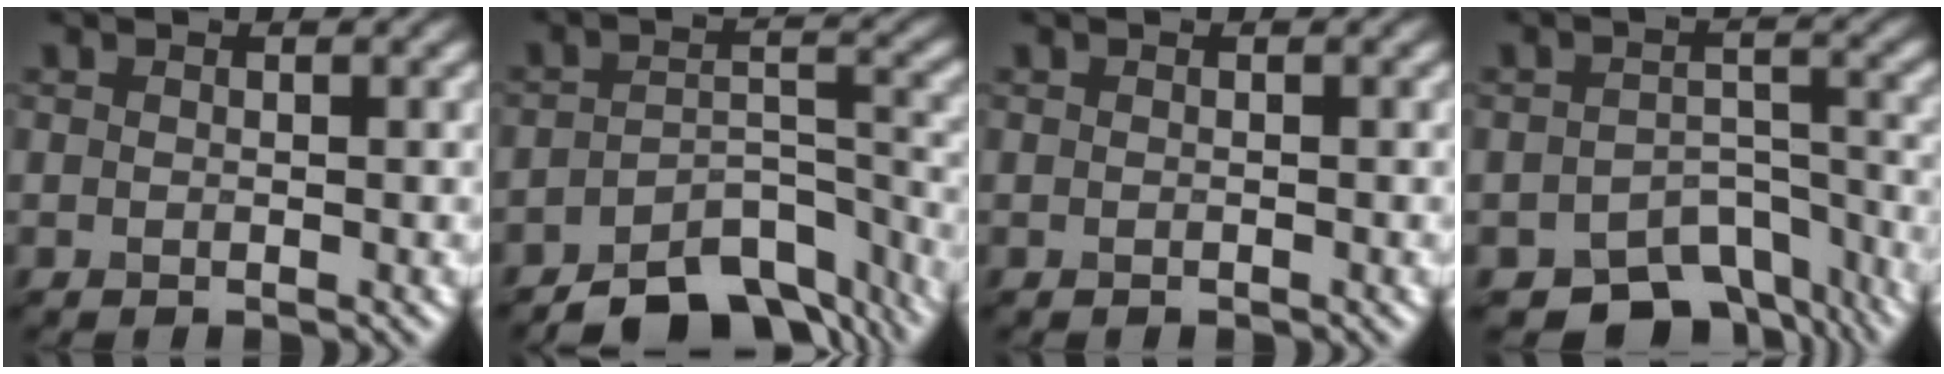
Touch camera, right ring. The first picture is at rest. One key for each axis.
{"total": 8.3, "fx": -6.5, "fy": 3.4, "fz": 3.8, "tx": -0.047, "ty": -0.017, "tz": -0.100}
{"total": 0.0}
{"total": 7.9, "fx": -6.1, "fy": 4.0, "fz": 2.9, "tx": -0.029, "ty": -0.011, "tz": -0.089}